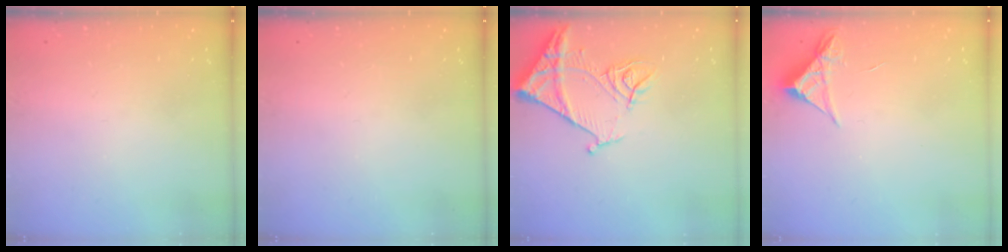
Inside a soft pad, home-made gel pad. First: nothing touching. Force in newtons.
{"total": 0.0}
{"total": 11.7, "press": 11.6, "slide": 1.2}
{"total": 4.2, "press": 4.2, "slide": 0.4}